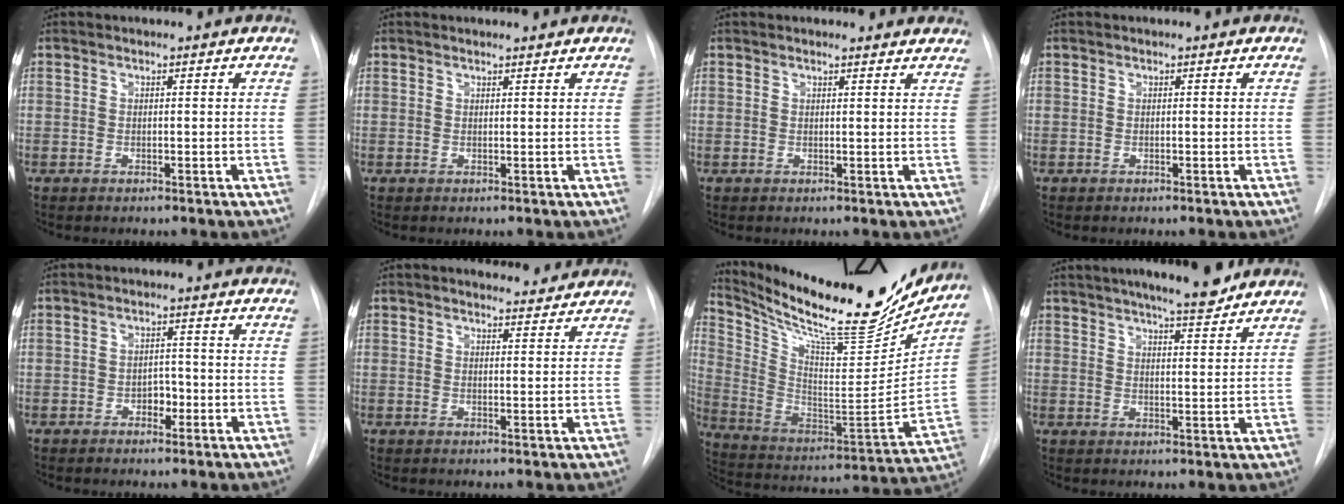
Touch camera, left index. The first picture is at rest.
{"total": 0.7, "force": [0.7, 0.0, 0.3], "torque": [-0.006, 0.002, 0.008]}
{"total": 4.7, "force": [4.5, 1.0, 0.9], "torque": [0.000, -0.005, 0.026]}
{"total": 0.0}
{"total": 2.9, "force": [-2.1, 1.5, 1.3], "torque": [-0.011, 0.001, -0.031]}
{"total": 3.6, "force": [3.3, 1.1, 0.7], "torque": [-0.007, -0.007, 0.033]}
{"total": 25.5, "force": [21.7, 4.7, 12.6], "torque": [-0.219, -0.052, 0.330]}
{"total": 9.8, "force": [8.0, 1.1, 5.5], "torque": [-0.079, 0.000, 0.107]}